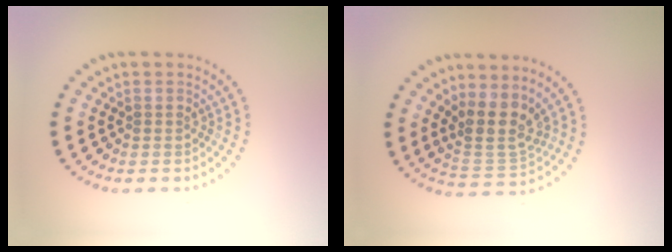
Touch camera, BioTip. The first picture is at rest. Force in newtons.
{"total": 4.0, "press": 3.1, "slide": 2.5}